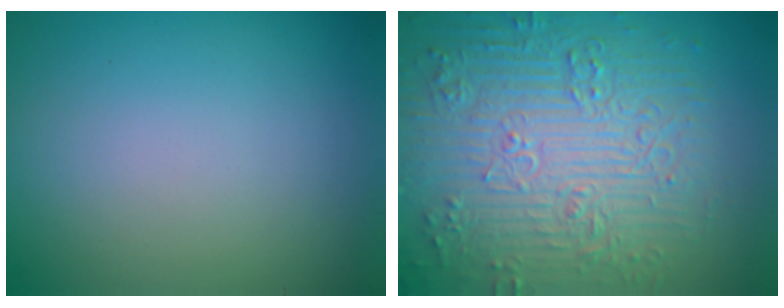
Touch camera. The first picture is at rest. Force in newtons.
{"total": 9.8, "press": 6.9, "slide": 7.0}